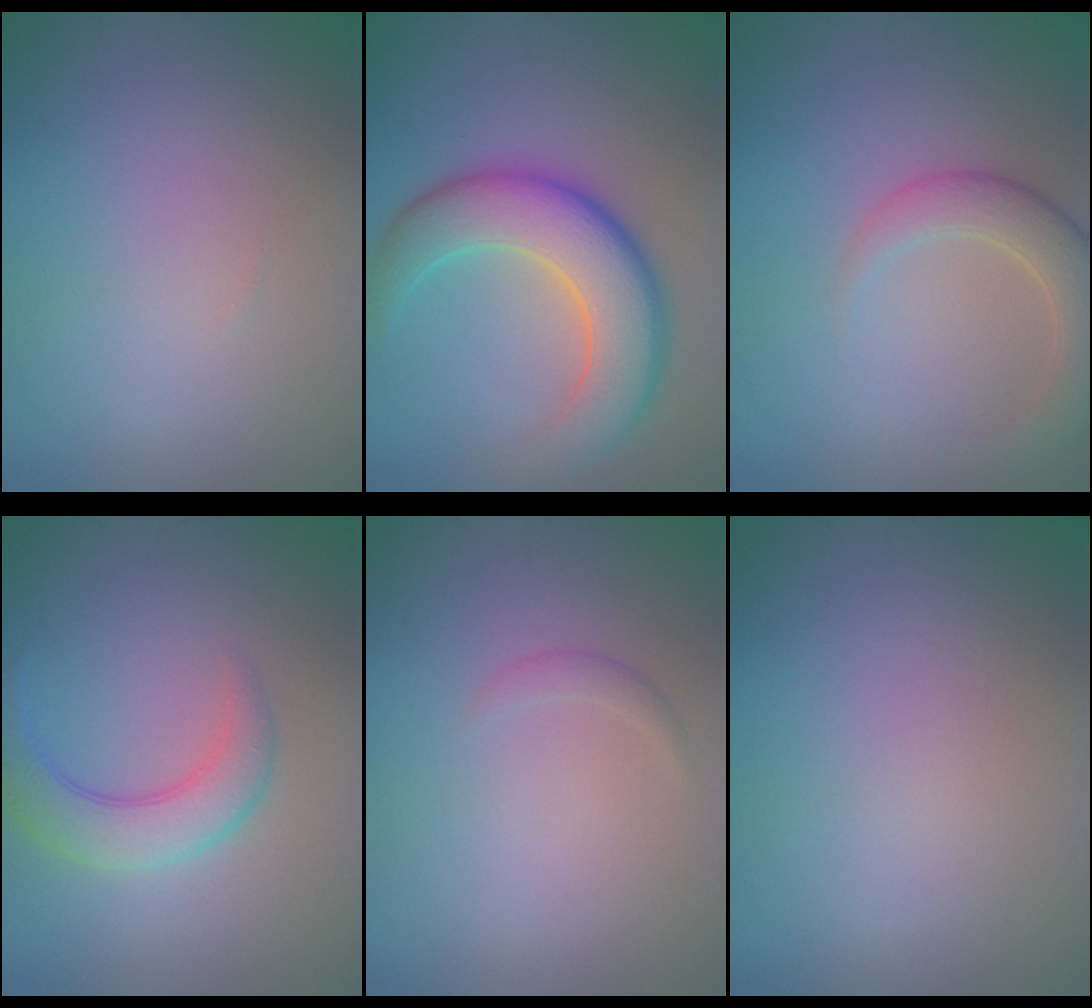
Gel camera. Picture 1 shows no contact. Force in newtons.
{"total": 8.0, "press": 8.0, "slide": 0.6}
{"total": 4.1, "press": 4.0, "slide": 0.6}
{"total": 3.9, "press": 3.9, "slide": 0.1}
{"total": 0.8, "press": 0.8, "slide": 0.1}
{"total": 0.0}